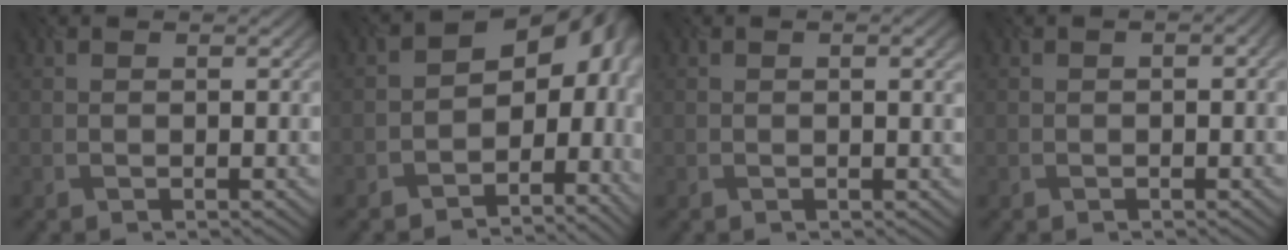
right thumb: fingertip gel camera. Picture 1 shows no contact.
{"total": 12.1, "force": [-2.8, 8.4, 8.3], "torque": [-0.107, -0.024, -0.029]}
{"total": 2.2, "force": [0.5, 0.7, 2.0], "torque": [-0.022, 0.003, 0.002]}
{"total": 1.6, "force": [0.0, 0.7, 1.4], "torque": [-0.014, 0.000, -0.003]}